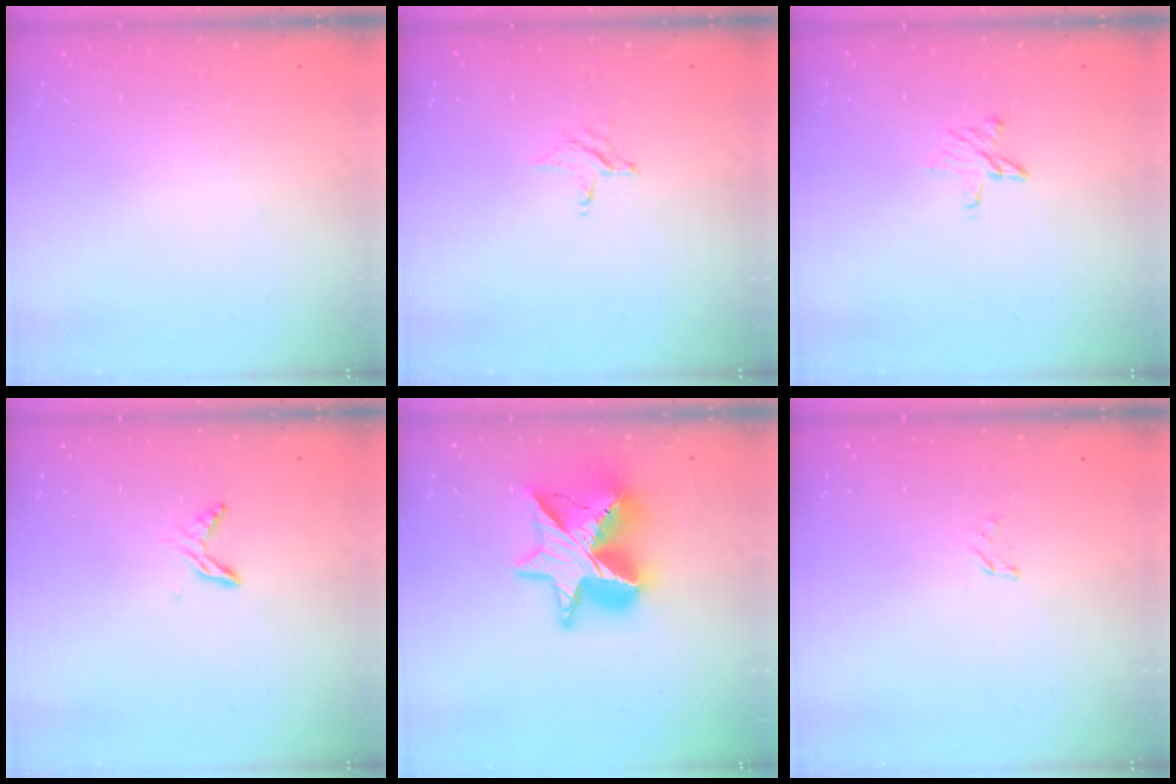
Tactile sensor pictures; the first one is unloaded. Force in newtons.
{"total": 2.8, "press": 2.8, "slide": 0.3}
{"total": 5.8, "press": 5.8, "slide": 0.5}
{"total": 5.9, "press": 5.9, "slide": 0.6}
{"total": 17.1, "press": 17.0, "slide": 1.4}
{"total": 1.3, "press": 1.2, "slide": 0.1}